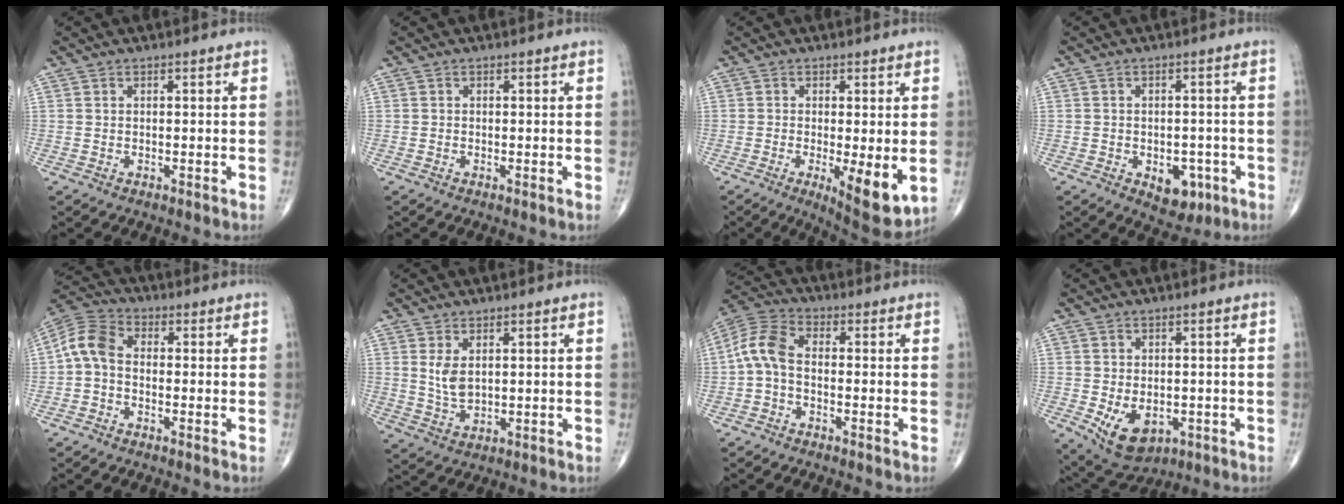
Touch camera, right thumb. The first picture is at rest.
{"total": 0.0}
{"total": 9.3, "force": [-1.8, 2.8, 8.6], "torque": [-0.124, -0.026, -0.021]}
{"total": 6.3, "force": [-2.4, 4.0, 4.2], "torque": [-0.028, 0.010, -0.022]}
{"total": 6.8, "force": [-0.8, 4.4, 5.1], "torque": [-0.098, 0.023, -0.032]}
{"total": 4.2, "force": [1.2, 2.2, 3.3], "torque": [-0.062, -0.012, 0.034]}
{"total": 7.2, "force": [-1.2, 4.1, 5.8], "torque": [-0.122, 0.025, -0.037]}
{"total": 8.5, "force": [-2.6, 5.7, 5.7], "torque": [-0.081, 0.000, -0.025]}